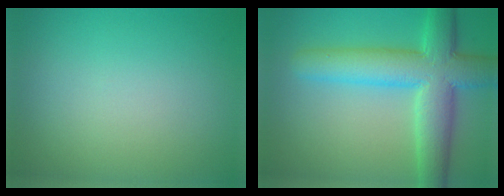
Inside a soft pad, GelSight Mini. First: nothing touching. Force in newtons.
{"total": 8.6, "press": 8.6, "slide": 0.3}